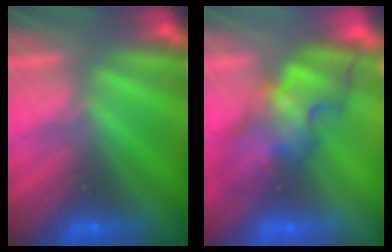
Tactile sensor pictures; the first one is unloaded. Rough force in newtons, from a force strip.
{"total": 3.5}